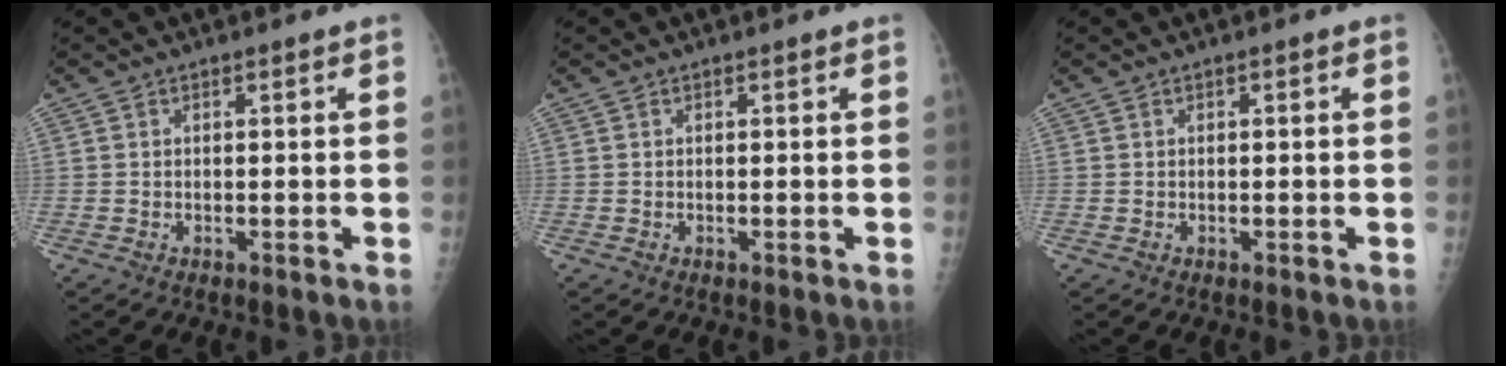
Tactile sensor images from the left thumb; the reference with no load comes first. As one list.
[{"total": 0.0}, {"total": 0.0}]